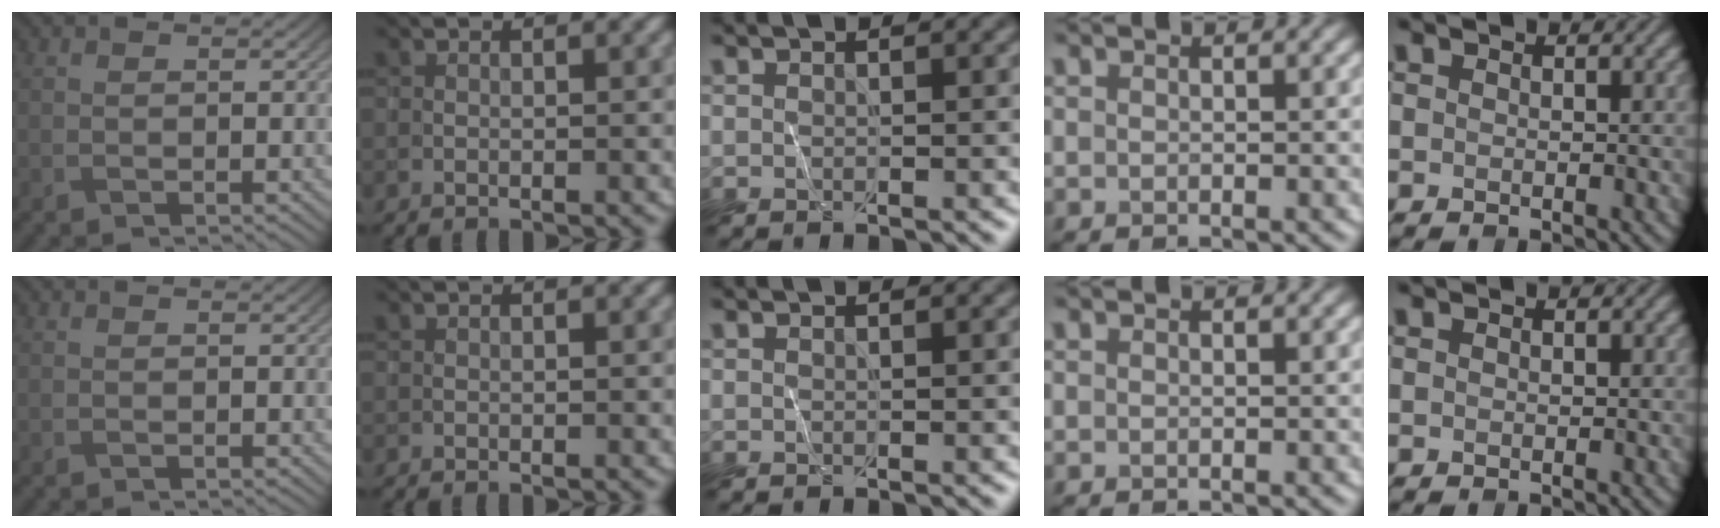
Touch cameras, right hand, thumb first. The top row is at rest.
{}